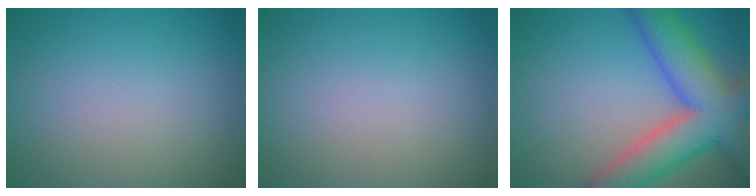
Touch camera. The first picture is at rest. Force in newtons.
{"total": 0.0}
{"total": 10.2, "press": 10.2, "slide": 0.5}